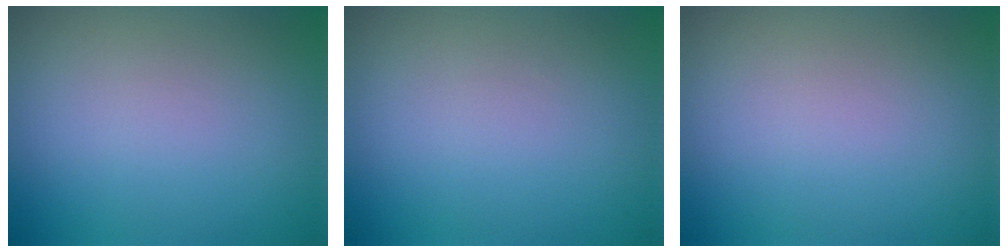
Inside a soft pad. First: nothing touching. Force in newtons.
{"total": 0.0}
{"total": 0.0}